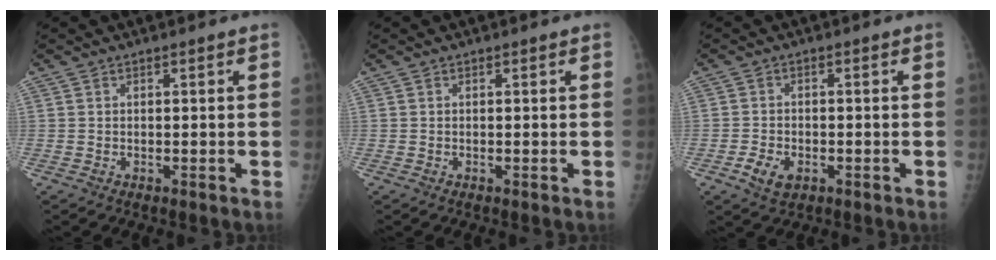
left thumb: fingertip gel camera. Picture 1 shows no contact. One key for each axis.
{"total": 0.0}
{"total": 4.3, "fx": -1.9, "fy": 2.8, "fz": 2.6, "tx": -0.047, "ty": 0.003, "tz": -0.029}